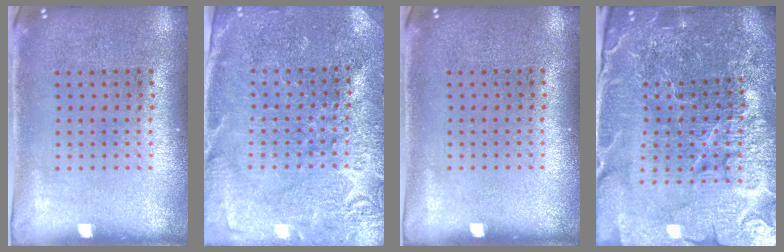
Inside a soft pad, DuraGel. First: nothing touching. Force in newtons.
{"total": 3.2, "press": 3.1, "slide": 0.5}
{"total": 0.0}
{"total": 6.2, "press": 5.5, "slide": 2.8}